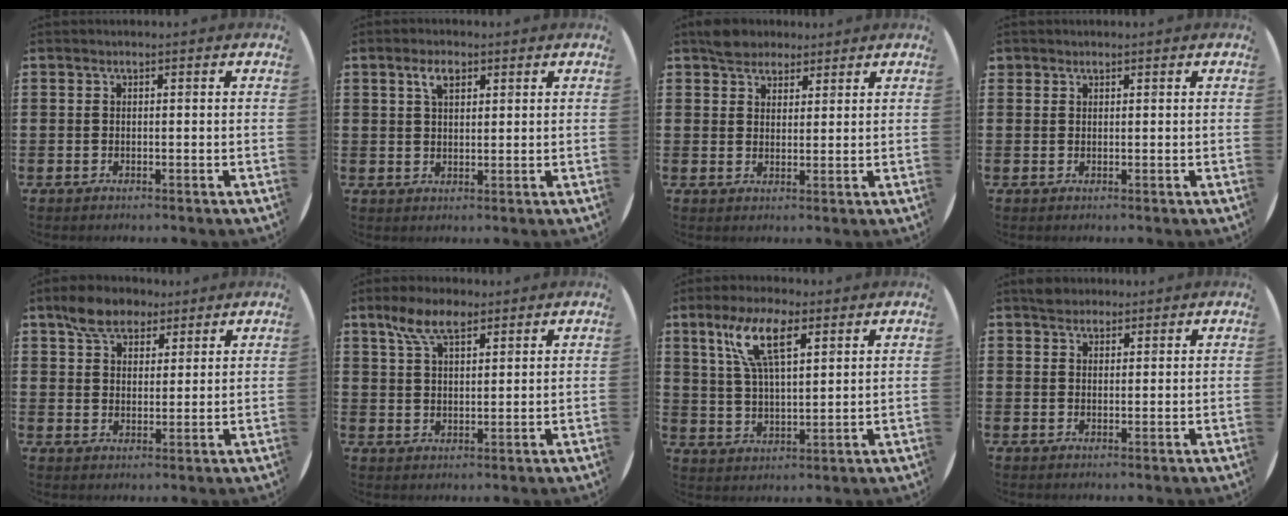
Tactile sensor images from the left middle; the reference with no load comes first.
{"total": 3.2, "force": [1.9, 1.6, 1.9], "torque": [-0.035, 0.005, 0.032]}
{"total": 3.6, "force": [3.1, 1.7, 0.2], "torque": [-0.006, 0.004, 0.059]}
{"total": 0.9, "force": [0.8, 0.4, -0.1], "torque": [0.002, 0.004, 0.015]}
{"total": 5.8, "force": [4.6, 3.1, 1.7], "torque": [-0.040, 0.002, 0.085]}
{"total": 6.5, "force": [4.5, 2.7, 3.8], "torque": [-0.085, 0.004, 0.081]}
{"total": 8.9, "force": [5.3, 2.9, 6.6], "torque": [-0.144, 0.003, 0.092]}
{"total": 2.2, "force": [2.0, 0.9, -0.1], "torque": [0.006, 0.004, 0.038]}